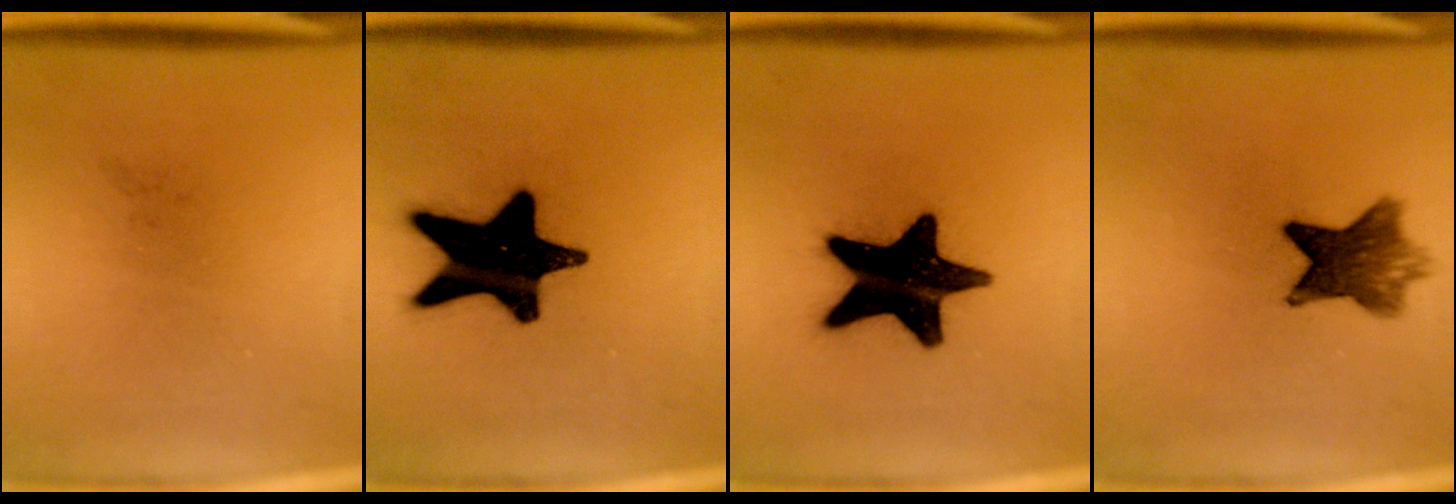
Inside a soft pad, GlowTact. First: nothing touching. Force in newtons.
{"total": 19.7}
{"total": 19.1}
{"total": 7.7}